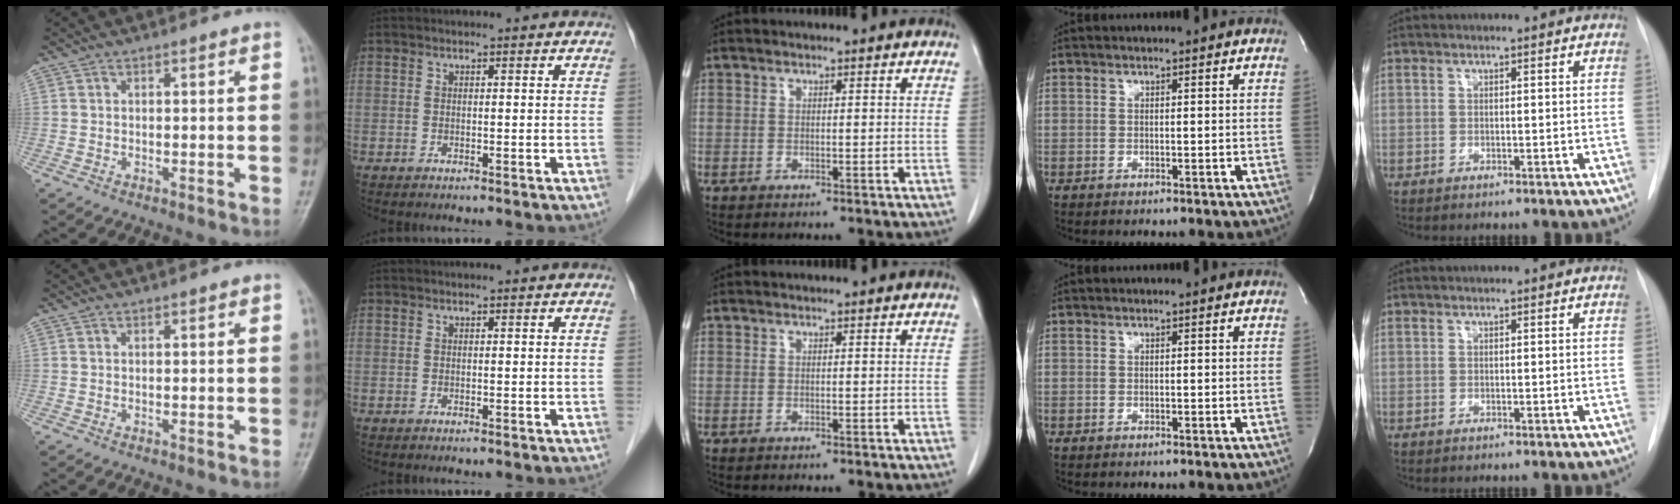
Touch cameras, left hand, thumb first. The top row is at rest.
{}